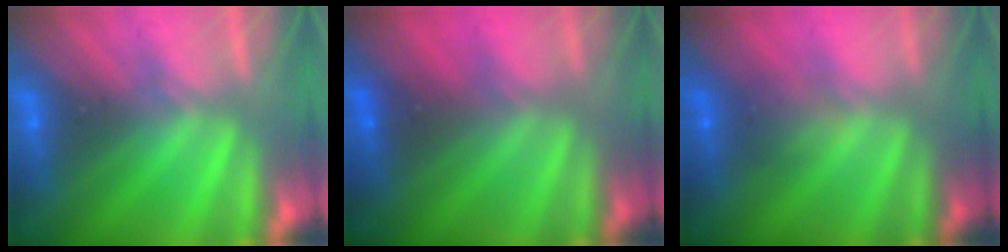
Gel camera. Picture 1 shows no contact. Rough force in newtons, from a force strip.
{"total": 1.7}
{"total": 1.0}